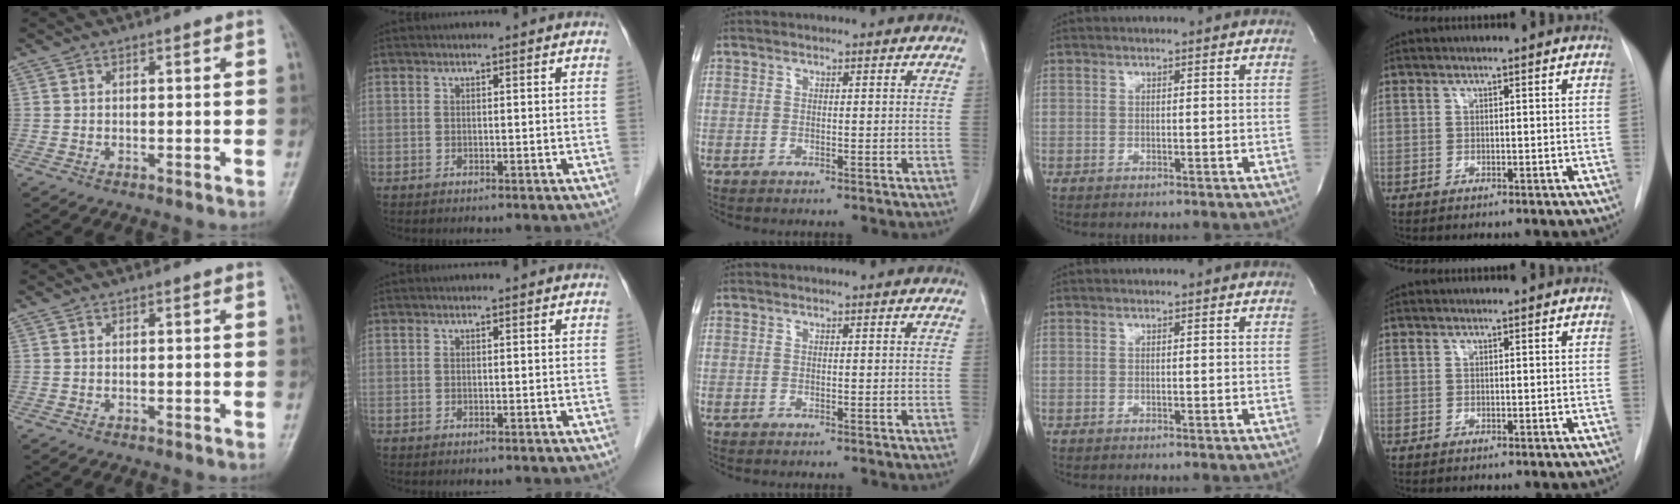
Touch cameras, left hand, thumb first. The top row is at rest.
{}